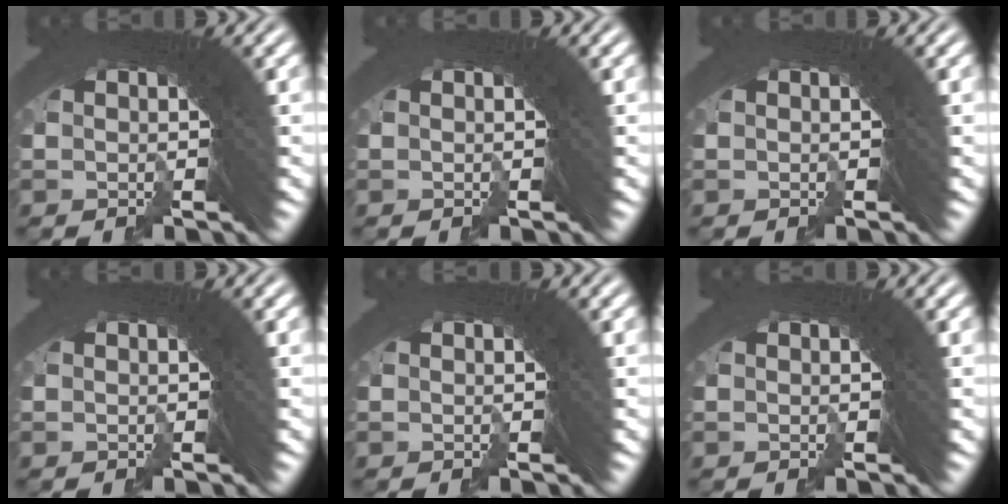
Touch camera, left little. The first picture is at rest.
{"total": 0.0}
{"total": 0.0}
{"total": 0.0}
{"total": 0.0}
{"total": 0.0}